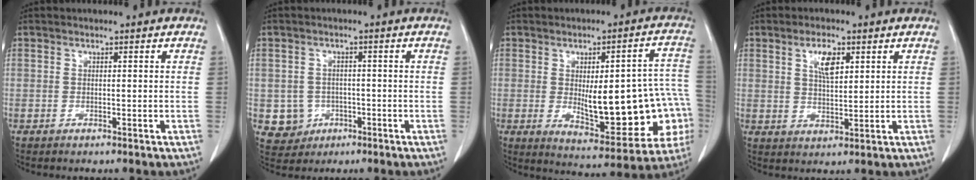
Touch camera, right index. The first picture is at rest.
{"total": 4.7, "force": [-1.2, 4.5, 0.5], "torque": [-0.002, 0.010, -0.009]}
{"total": 20.5, "force": [-2.2, 6.4, 19.4], "torque": [-0.189, 0.029, 0.003]}
{"total": 4.7, "force": [2.1, 1.6, 3.9], "torque": [-0.074, 0.001, 0.041]}